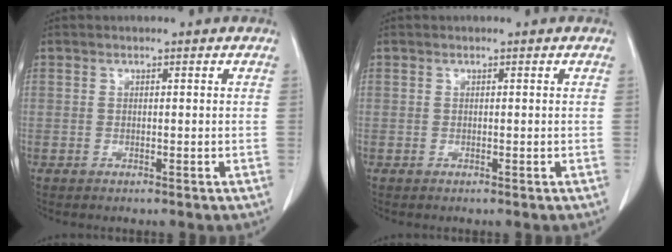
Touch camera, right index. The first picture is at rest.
{"total": 0.0}